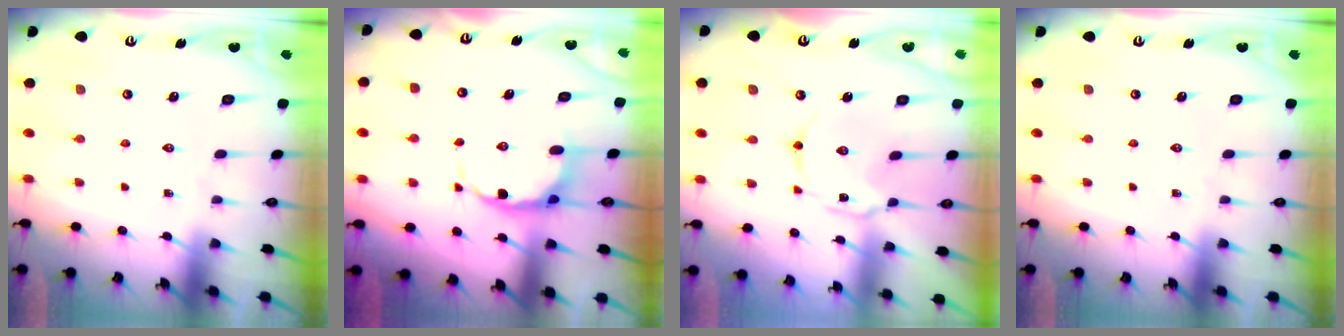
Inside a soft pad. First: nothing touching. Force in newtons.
{"total": 7.6, "press": 7.4, "slide": 1.8}
{"total": 4.4, "press": 4.4, "slide": 0.4}
{"total": 0.0}